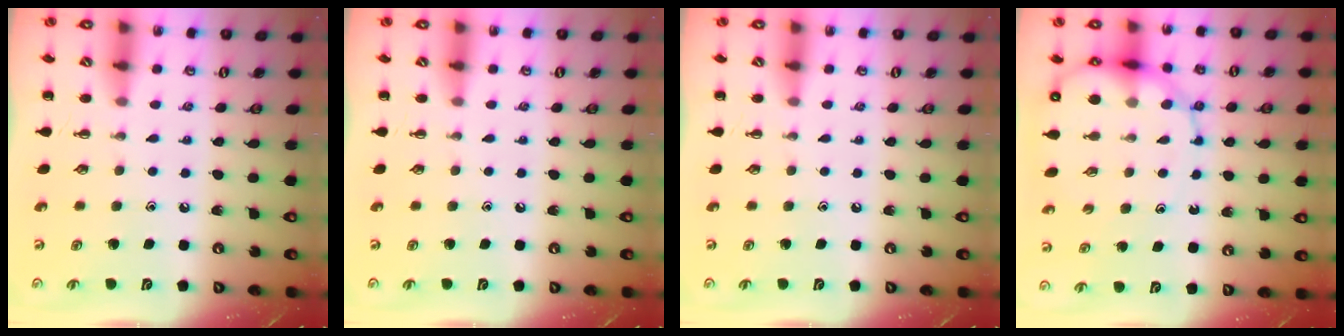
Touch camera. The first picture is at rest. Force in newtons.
{"total": 0.0}
{"total": 0.0}
{"total": 11.9, "press": 11.5, "slide": 3.3}